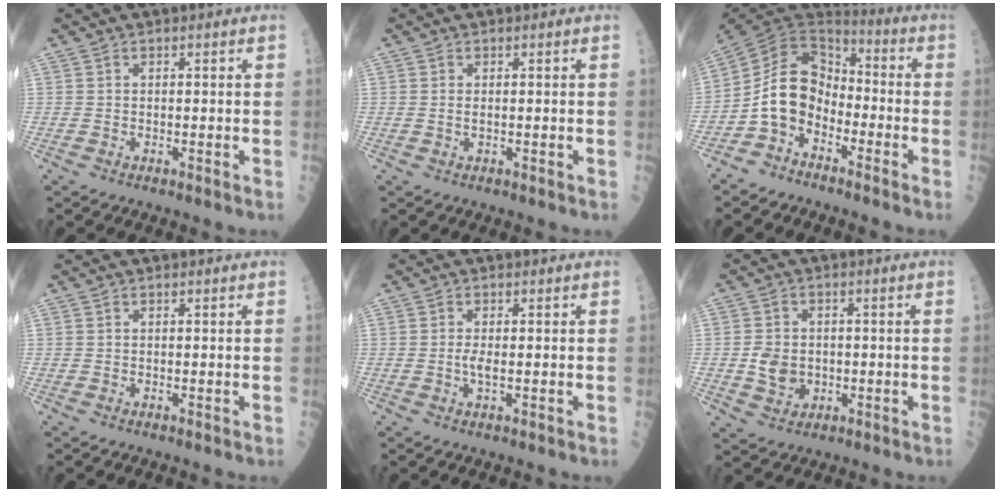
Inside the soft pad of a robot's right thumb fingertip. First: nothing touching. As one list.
[{"total": 0.6, "force": [0.1, 0.2, 0.6], "torque": [-0.010, -0.001, 0.003]}, {"total": 12.6, "force": [-4.7, 9.1, 7.4], "torque": [-0.112, 0.071, -0.098]}, {"total": 0.0}, {"total": 2.0, "force": [-0.1, 0.5, 1.9], "torque": [-0.041, -0.002, -0.003]}, {"total": 5.5, "force": [-0.5, 4.5, 3.2], "torque": [-0.037, 0.001, -0.004]}]